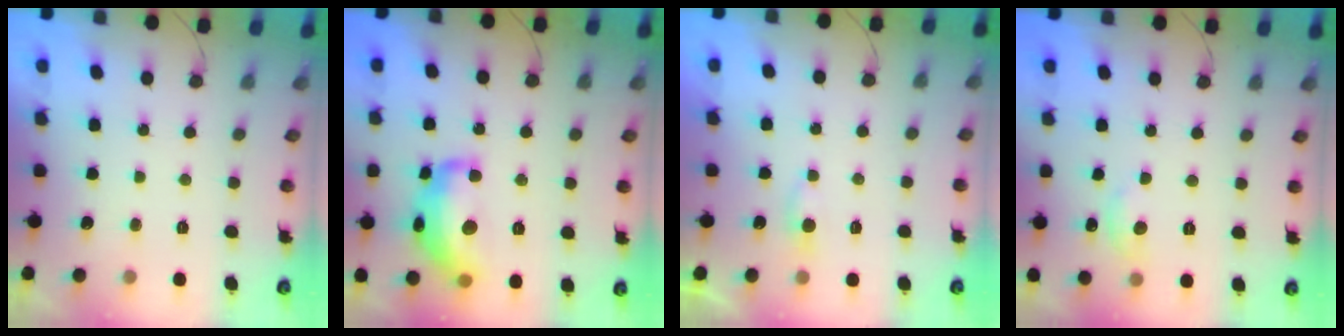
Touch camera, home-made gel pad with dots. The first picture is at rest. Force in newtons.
{"total": 16.4, "press": 16.4, "slide": 1.0}
{"total": 2.3, "press": 2.3, "slide": 0.3}
{"total": 5.6, "press": 5.6, "slide": 0.7}